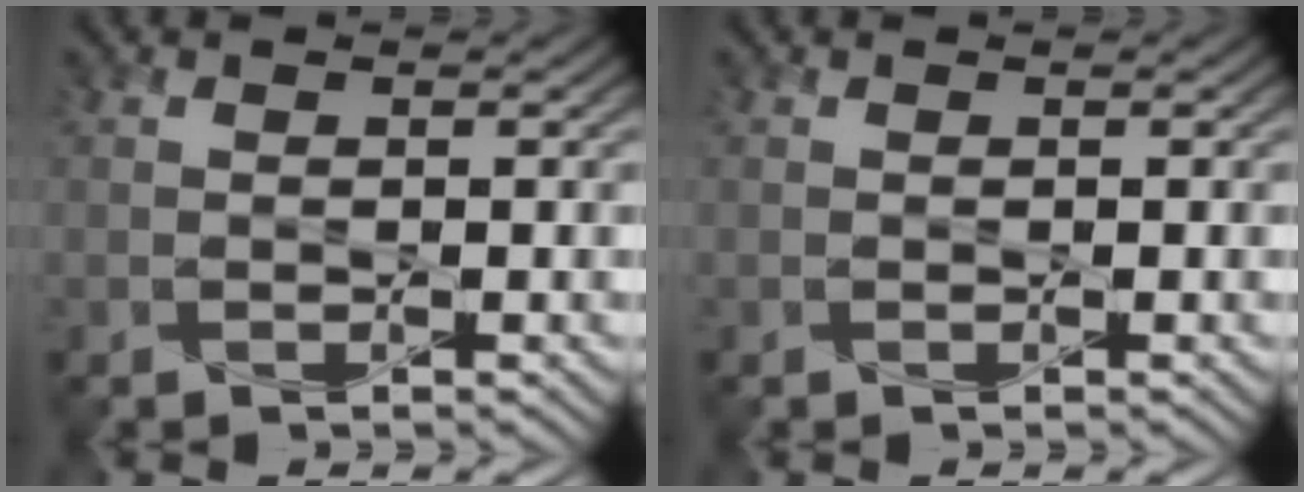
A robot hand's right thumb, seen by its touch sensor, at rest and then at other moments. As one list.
[{"total": 0.0}]